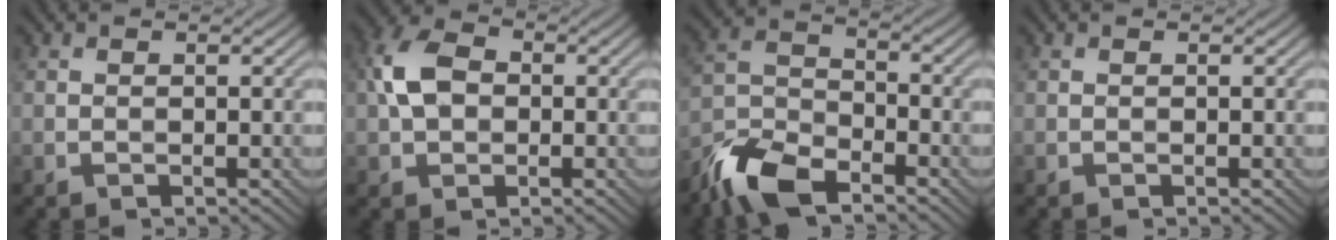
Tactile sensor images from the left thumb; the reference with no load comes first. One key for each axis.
{"total": 5.6, "fx": 0.2, "fy": 4.2, "fz": 3.8, "tx": -0.084, "ty": 0.011, "tz": -0.005}
{"total": 8.9, "fx": -6.9, "fy": 3.5, "fz": 4.4, "tx": -0.090, "ty": -0.007, "tz": -0.153}
{"total": 0.0}